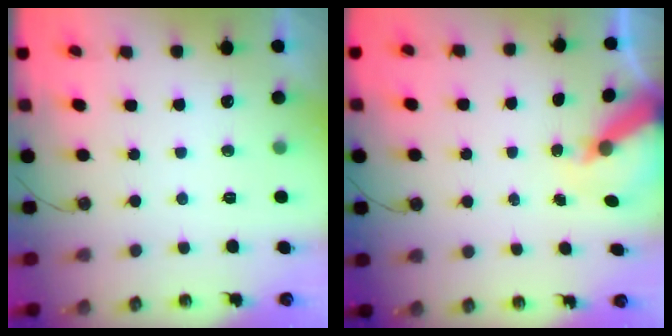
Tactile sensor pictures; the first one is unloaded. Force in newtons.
{"total": 6.9, "press": 6.8, "slide": 0.7}